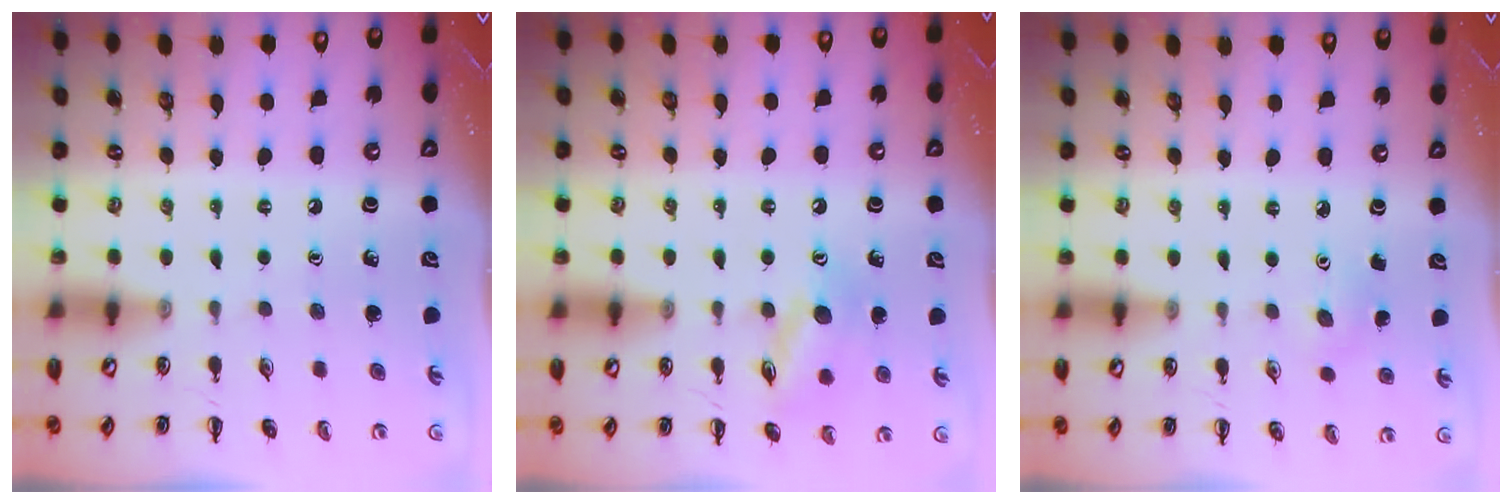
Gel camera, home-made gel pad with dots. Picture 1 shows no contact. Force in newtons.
{"total": 11.7, "press": 11.6, "slide": 1.0}
{"total": 2.8, "press": 2.8, "slide": 0.7}